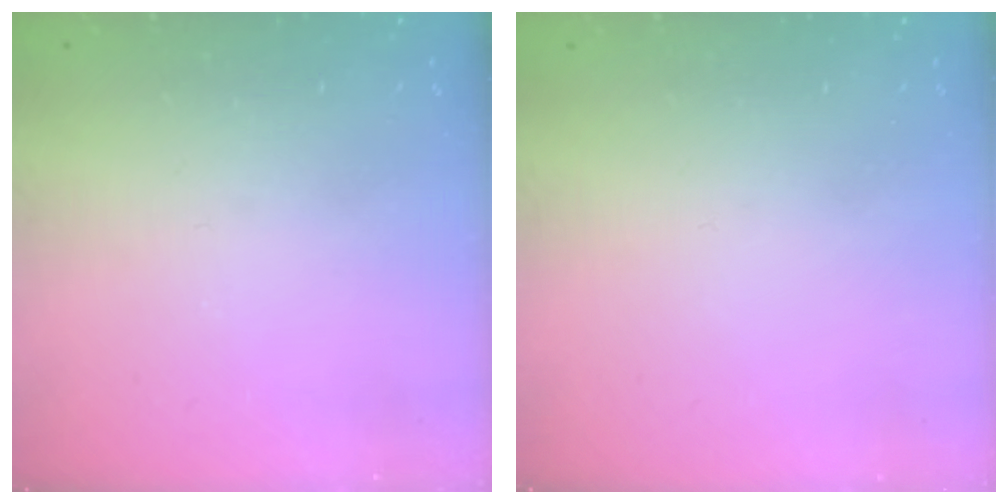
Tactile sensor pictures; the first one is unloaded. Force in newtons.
{"total": 1.5, "press": 1.5, "slide": 0.1}